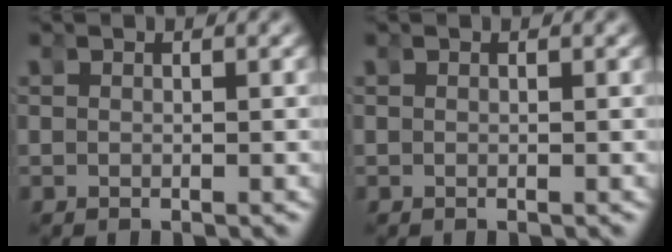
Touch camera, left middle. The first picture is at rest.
{"total": 0.0}